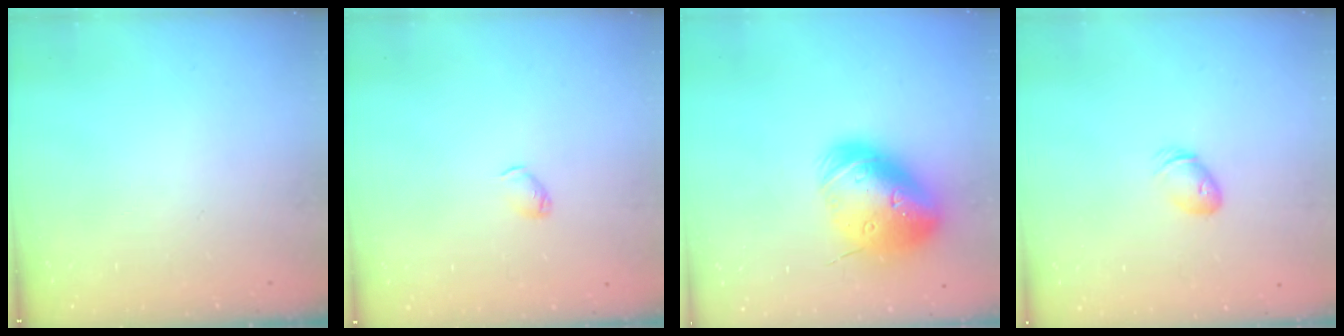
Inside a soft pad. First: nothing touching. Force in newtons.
{"total": 2.5, "press": 2.5, "slide": 0.4}
{"total": 25.7, "press": 25.4, "slide": 4.0}
{"total": 6.1, "press": 6.0, "slide": 1.2}